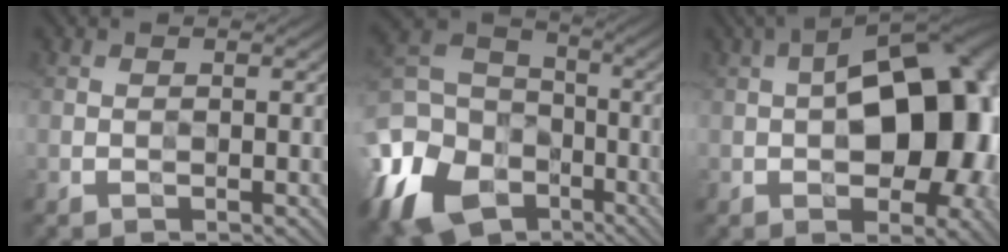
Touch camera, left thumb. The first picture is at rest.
{"total": 17.1, "force": [-8.2, 12.5, 8.5], "torque": [-0.279, -0.040, -0.138]}
{"total": 15.1, "force": [-0.1, 7.9, 12.8], "torque": [-0.163, 0.021, -0.021]}